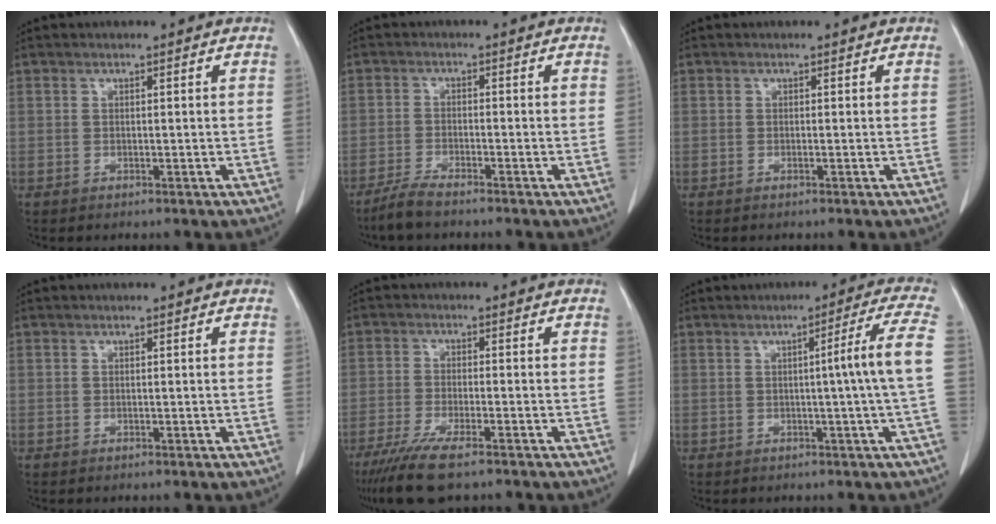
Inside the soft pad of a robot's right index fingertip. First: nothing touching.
{"total": 3.7, "force": [-3.3, 0.1, 1.8], "torque": [-0.043, -0.010, -0.065]}
{"total": 0.0}
{"total": 0.0}
{"total": 8.6, "force": [-6.3, 1.0, 5.7], "torque": [-0.100, -0.021, -0.103]}
{"total": 6.9, "force": [-0.2, -1.9, 6.6], "torque": [-0.088, 0.002, -0.001]}